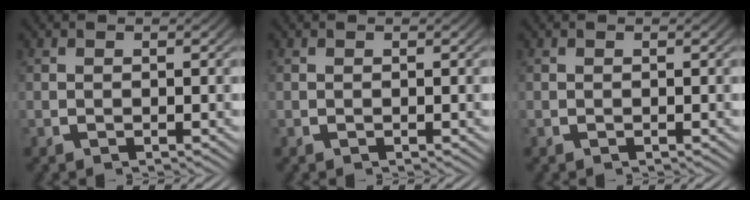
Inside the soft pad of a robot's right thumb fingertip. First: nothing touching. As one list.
[{"total": 0.0}, {"total": 0.0}]